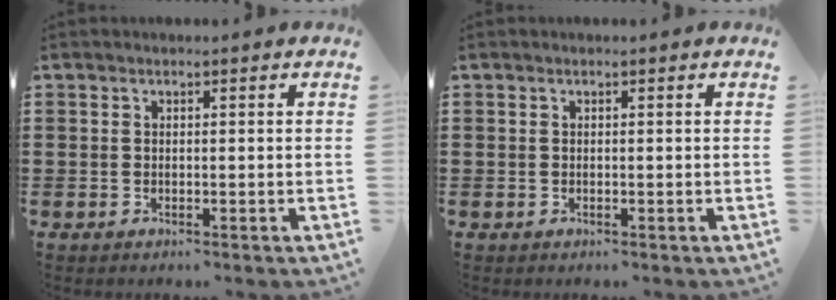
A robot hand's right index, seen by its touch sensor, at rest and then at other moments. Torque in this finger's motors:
{"motor_torque": [0.01, 0.08, 0.02, -0.01]}